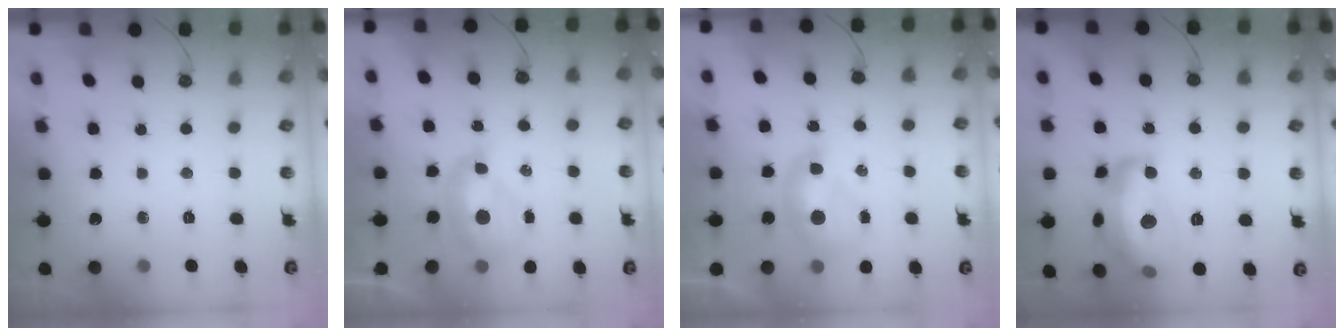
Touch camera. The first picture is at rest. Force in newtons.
{"total": 2.1, "press": 2.0, "slide": 0.7}
{"total": 2.4, "press": 2.3, "slide": 0.6}
{"total": 12.9, "press": 12.9, "slide": 1.3}